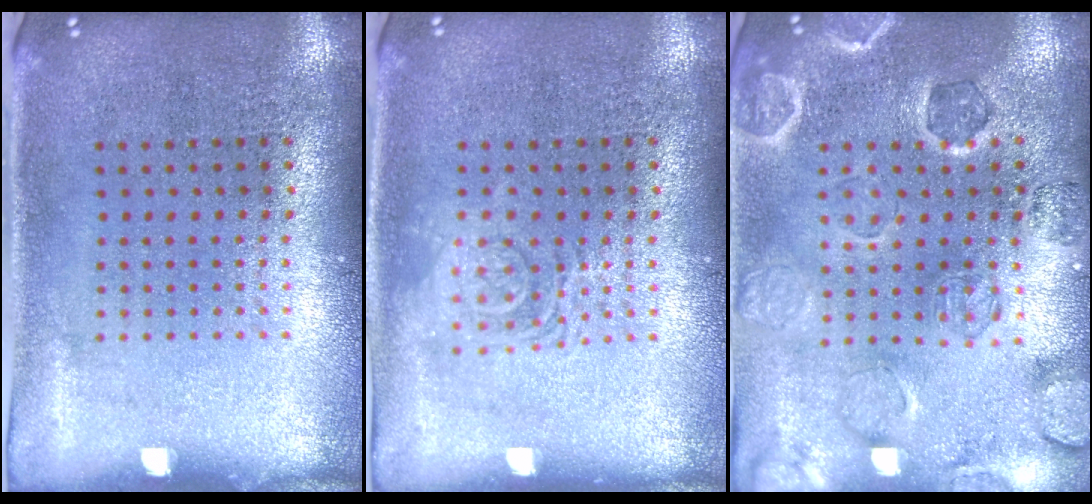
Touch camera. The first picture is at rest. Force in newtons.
{"total": 2.3, "press": 2.3, "slide": 0.5}
{"total": 1.0, "press": 0.9, "slide": 0.3}